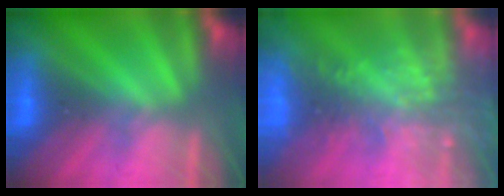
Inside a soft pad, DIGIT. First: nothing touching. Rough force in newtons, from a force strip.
{"total": 9.3}